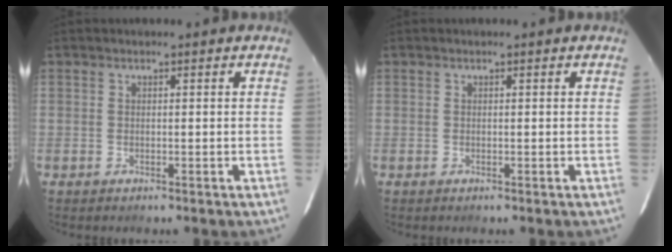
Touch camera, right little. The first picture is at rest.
{"total": 0.0}